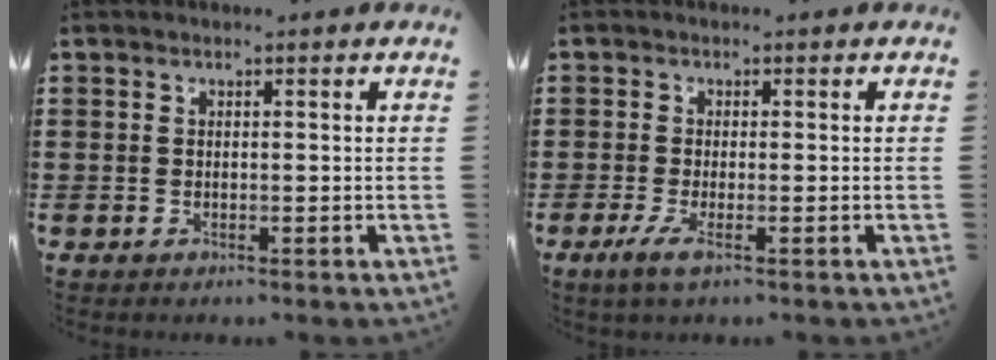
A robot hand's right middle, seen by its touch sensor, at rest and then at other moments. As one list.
[{"total": 2.3, "force": [-1.1, 0.7, 1.9], "torque": [-0.047, -0.003, -0.026]}]